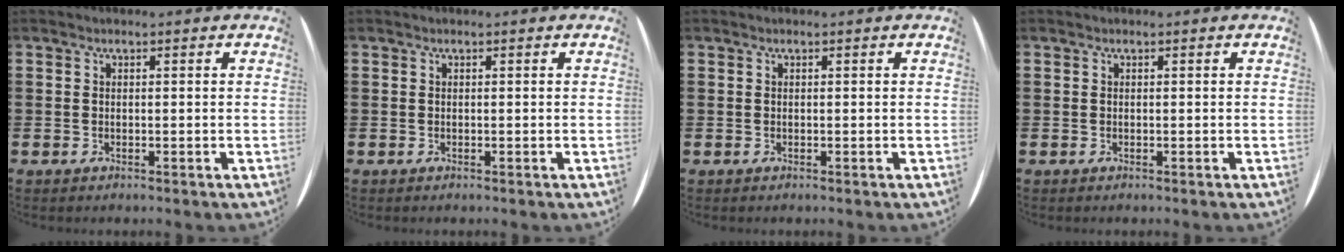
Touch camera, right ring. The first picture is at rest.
{"total": 0.0}
{"total": 0.0}
{"total": 0.0}